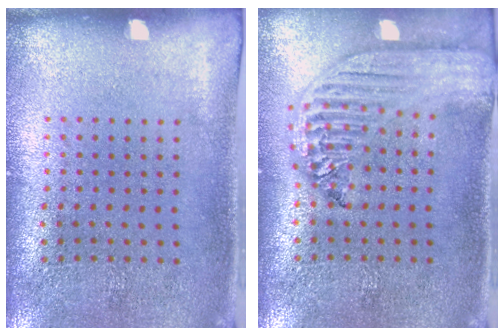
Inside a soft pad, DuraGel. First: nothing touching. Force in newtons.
{"total": 2.5, "press": 2.1, "slide": 1.4}